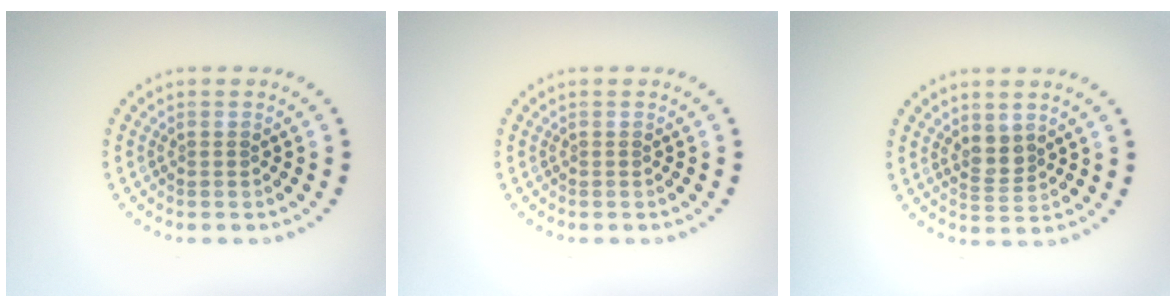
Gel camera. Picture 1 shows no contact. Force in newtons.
{"total": 0.0}
{"total": 2.0, "press": 1.7, "slide": 1.0}